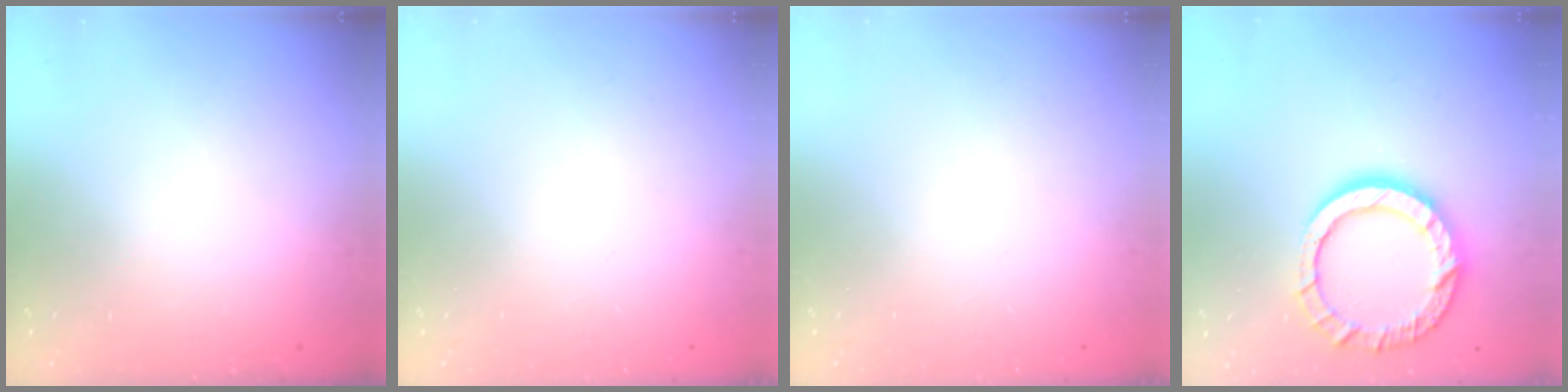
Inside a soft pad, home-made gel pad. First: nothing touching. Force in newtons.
{"total": 0.0}
{"total": 0.0}
{"total": 14.1, "press": 14.1, "slide": 1.3}